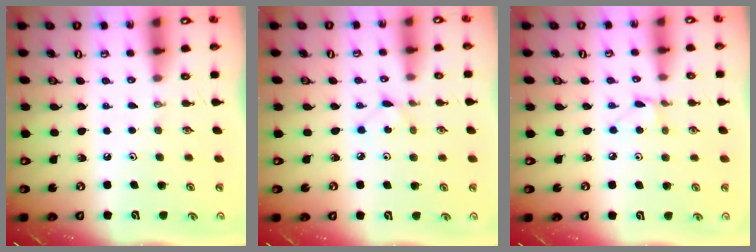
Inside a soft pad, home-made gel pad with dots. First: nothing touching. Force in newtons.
{"total": 2.8, "press": 2.8, "slide": 0.4}
{"total": 3.3, "press": 3.3, "slide": 0.4}